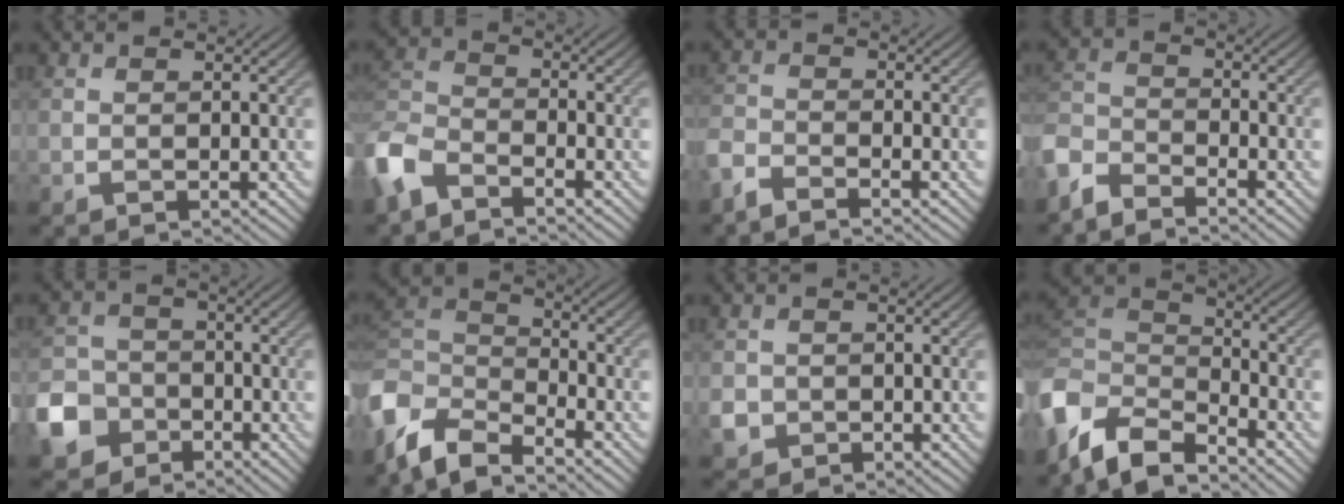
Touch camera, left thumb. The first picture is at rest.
{"total": 7.3, "force": [-5.2, 3.0, 4.1], "torque": [-0.104, -0.003, -0.127]}
{"total": 3.8, "force": [-3.4, 0.7, 1.5], "torque": [-0.039, -0.006, -0.081]}
{"total": 6.3, "force": [-5.6, 1.8, 2.3], "torque": [-0.062, -0.006, -0.130]}
{"total": 8.3, "force": [-4.3, 6.3, 3.4], "torque": [-0.094, -0.015, -0.098]}
{"total": 7.1, "force": [-5.4, 3.0, 3.6], "torque": [-0.087, -0.002, -0.122]}
{"total": 2.3, "force": [-0.7, 2.1, 0.6], "torque": [-0.020, -0.006, -0.018]}
{"total": 7.3, "force": [-4.7, 3.7, 4.1], "torque": [-0.092, 0.004, -0.110]}